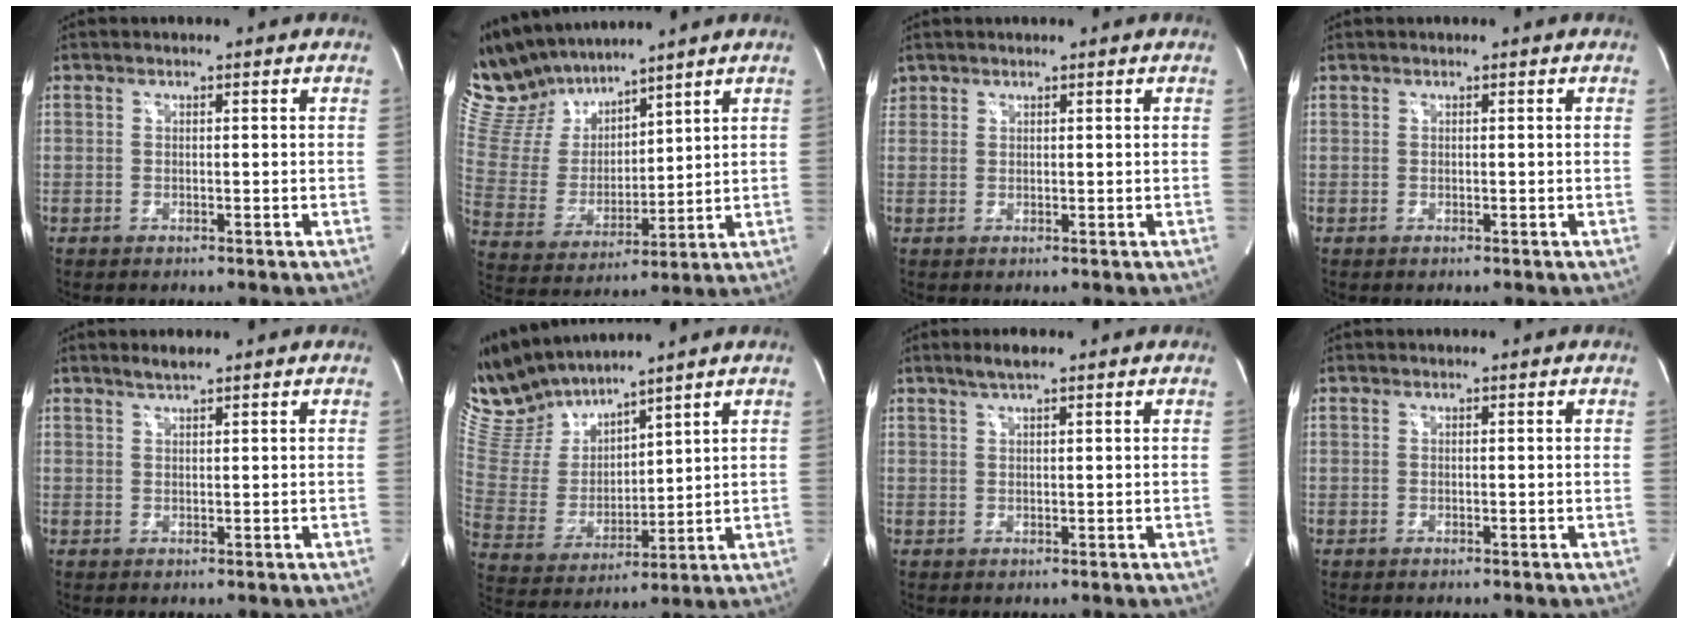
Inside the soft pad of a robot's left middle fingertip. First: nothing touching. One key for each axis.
{"total": 13.5, "fx": 12.3, "fy": 3.9, "fz": 3.8, "tx": -0.099, "ty": 0.017, "tz": 0.256}
{"total": 1.5, "fx": 1.2, "fy": 0.9, "fz": 0.0, "tx": 0.001, "ty": 0.011, "tz": 0.022}
{"total": 0.0}
{"total": 1.9, "fx": 1.6, "fy": 0.0, "fz": 1.0, "tx": -0.026, "ty": 0.004, "tz": 0.033}
{"total": 12.1, "fx": 11.5, "fy": 2.1, "fz": 3.1, "tx": -0.085, "ty": 0.006, "tz": 0.246}
{"total": 2.8, "fx": 2.0, "fy": 0.2, "fz": 1.9, "tx": -0.045, "ty": 0.005, "tz": 0.040}
{"total": 0.0}